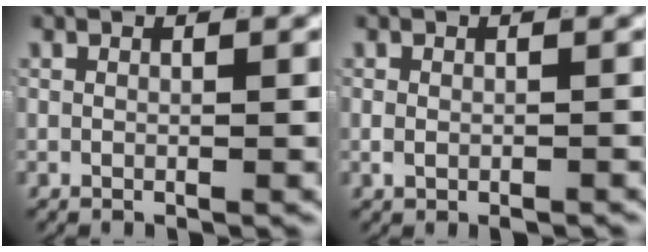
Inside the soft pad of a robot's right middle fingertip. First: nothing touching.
{"total": 0.9, "force": [-0.5, 0.4, 0.6], "torque": [-0.011, -0.002, -0.006]}